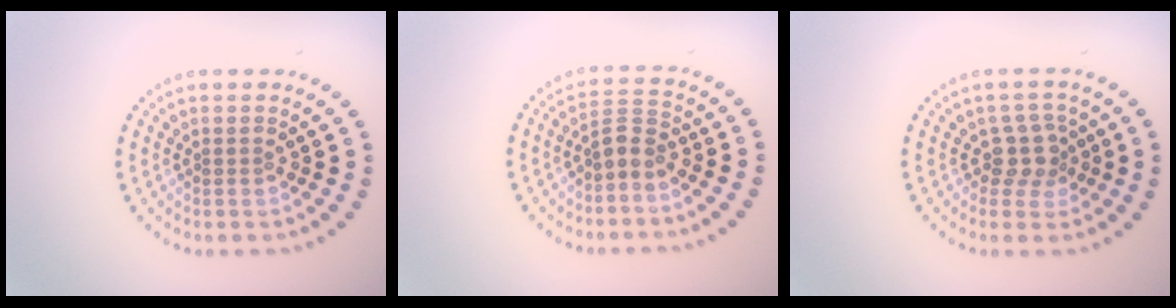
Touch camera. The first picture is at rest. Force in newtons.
{"total": 2.1, "press": 1.7, "slide": 1.2}
{"total": 2.4, "press": 2.0, "slide": 1.4}